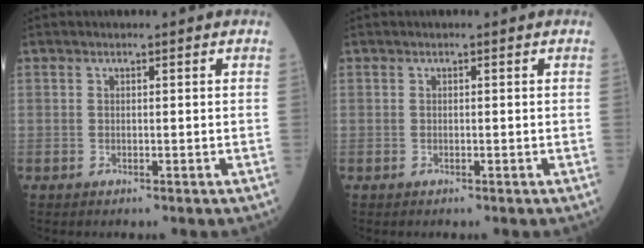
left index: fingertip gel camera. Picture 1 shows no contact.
{"total": 0.0}